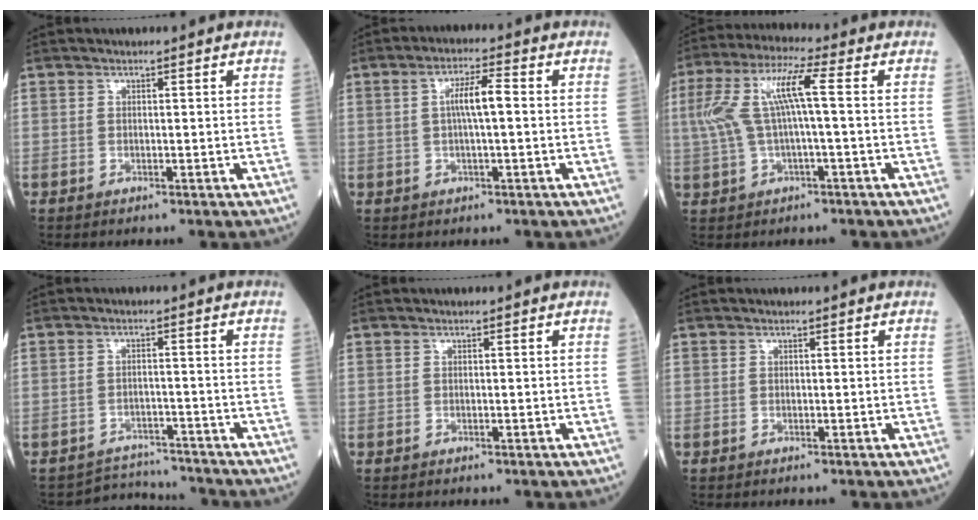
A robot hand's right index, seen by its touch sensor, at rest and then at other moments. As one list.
[{"total": 4.8, "force": [0.5, 0.4, 4.7], "torque": [-0.087, 0.009, 0.006]}, {"total": 9.6, "force": [1.2, 1.3, 9.4], "torque": [-0.205, 0.036, 0.024]}, {"total": 5.2, "force": [-5.0, 0.6, -1.3], "torque": [0.018, 0.017, -0.074]}, {"total": 0.0}, {"total": 0.0}]